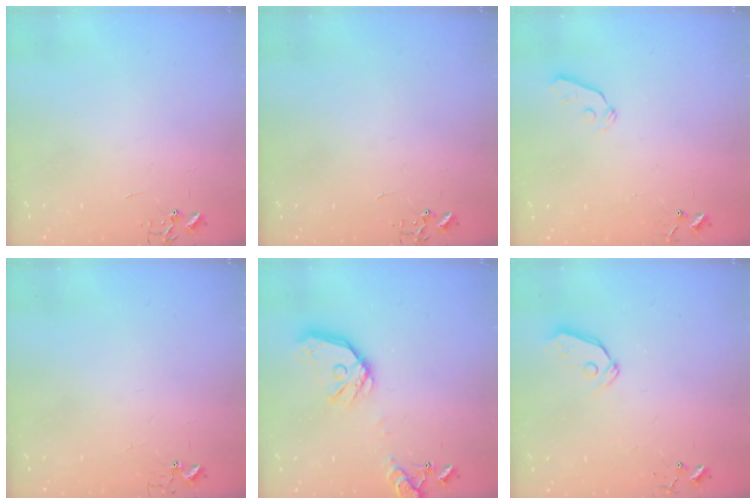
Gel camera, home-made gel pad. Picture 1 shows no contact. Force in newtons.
{"total": 0.0}
{"total": 3.8, "press": 3.7, "slide": 0.7}
{"total": 2.7, "press": 2.7, "slide": 0.2}
{"total": 16.8, "press": 16.6, "slide": 2.9}
{"total": 6.0, "press": 6.0, "slide": 0.5}